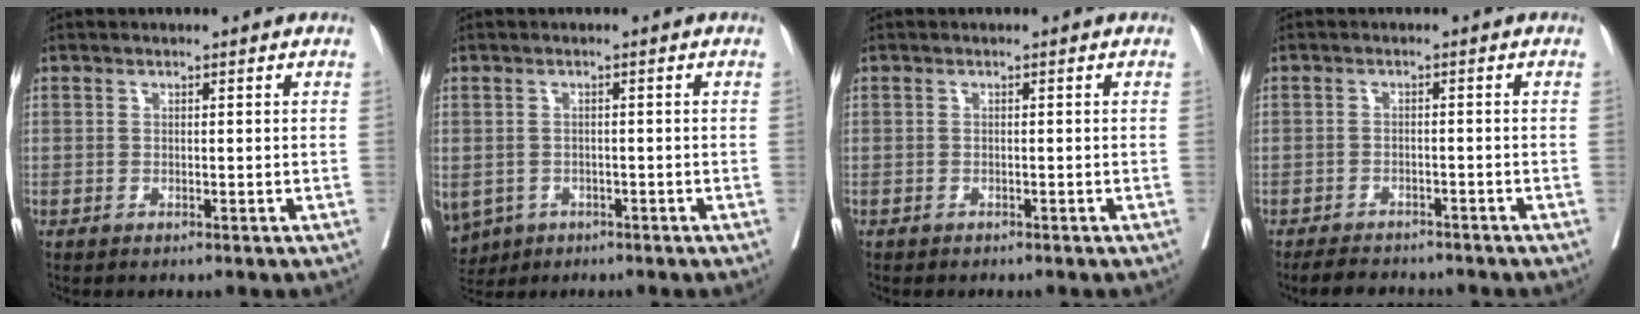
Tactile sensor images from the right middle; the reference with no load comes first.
{"total": 8.7, "force": [-4.1, 7.0, 3.1], "torque": [-0.096, -0.005, -0.056]}
{"total": 1.3, "force": [-1.1, 0.5, 0.4], "torque": [-0.020, -0.003, -0.014]}
{"total": 5.6, "force": [-5.0, 1.7, 1.6], "torque": [-0.028, -0.008, -0.073]}